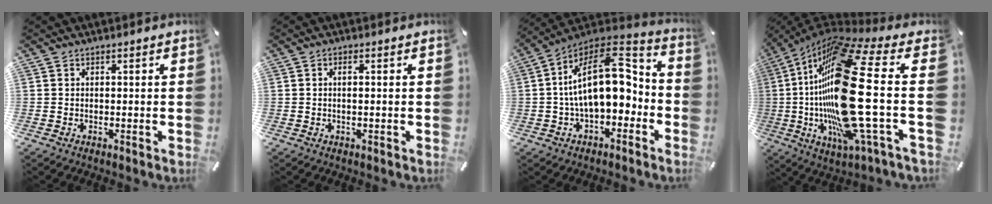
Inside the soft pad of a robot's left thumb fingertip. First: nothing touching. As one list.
[{"total": 1.6, "force": [-0.1, 0.2, 1.6], "torque": [-0.029, 0.000, -0.002]}, {"total": 19.1, "force": [0.9, 10.9, 15.7], "torque": [-0.276, -0.008, 0.013]}, {"total": 32.1, "force": [0.1, 8.3, 31.1], "torque": [-0.610, -0.056, 0.002]}]